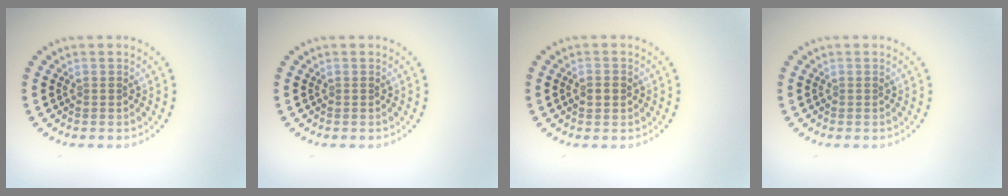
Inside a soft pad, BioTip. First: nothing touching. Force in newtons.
{"total": 0.0}
{"total": 1.8, "press": 1.8, "slide": 0.1}
{"total": 0.0}